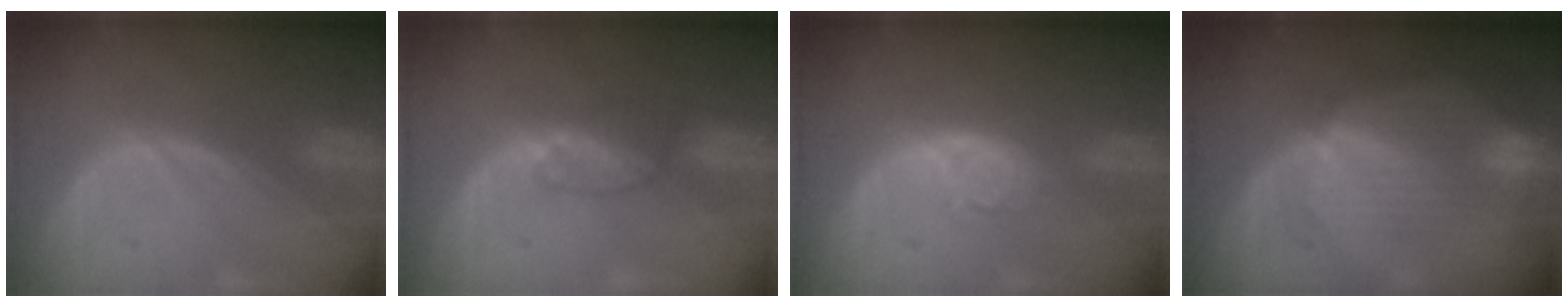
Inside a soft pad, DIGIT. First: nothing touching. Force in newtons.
{"total": 3.4, "press": 3.2, "slide": 0.9}
{"total": 4.2, "press": 3.7, "slide": 2.0}
{"total": 7.6, "press": 7.6, "slide": 0.5}